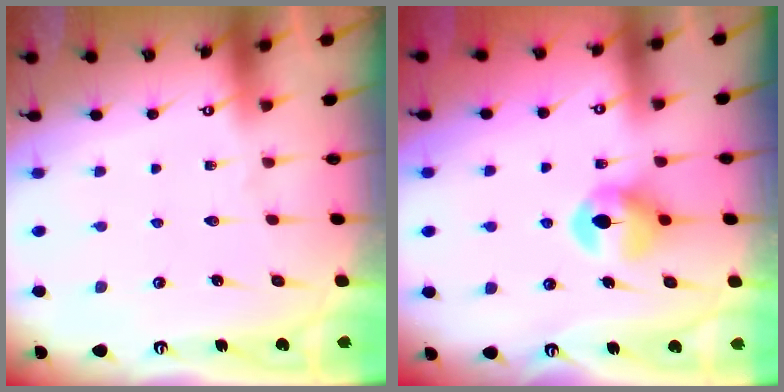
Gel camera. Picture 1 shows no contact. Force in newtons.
{"total": 8.5, "press": 8.4, "slide": 0.4}